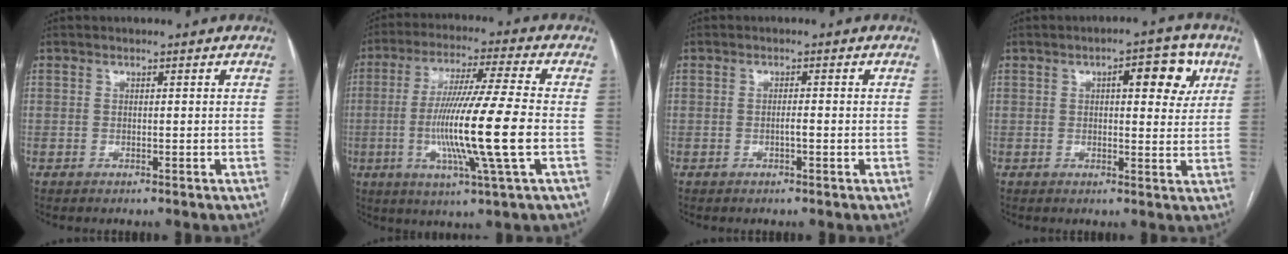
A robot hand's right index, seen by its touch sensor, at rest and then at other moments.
{"total": 15.4, "force": [-2.7, -1.2, 15.1], "torque": [-0.293, -0.017, -0.057]}
{"total": 1.2, "force": [-0.4, 0.0, 1.2], "torque": [-0.022, 0.001, -0.007]}
{"total": 7.1, "force": [2.7, 2.6, 6.0], "torque": [-0.070, 0.014, 0.030]}